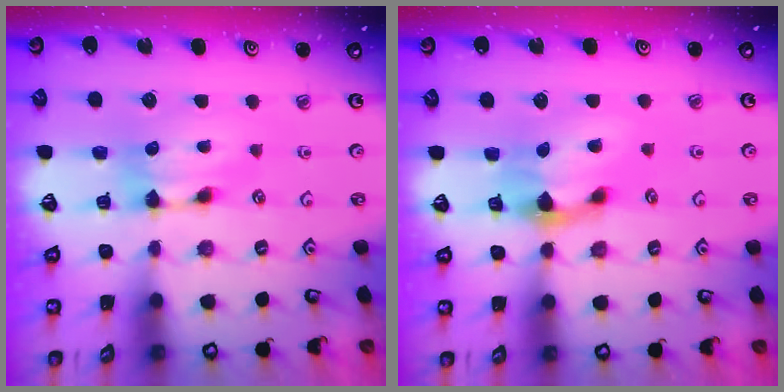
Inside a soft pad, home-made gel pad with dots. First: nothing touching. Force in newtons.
{"total": 2.8, "press": 2.2, "slide": 1.7}